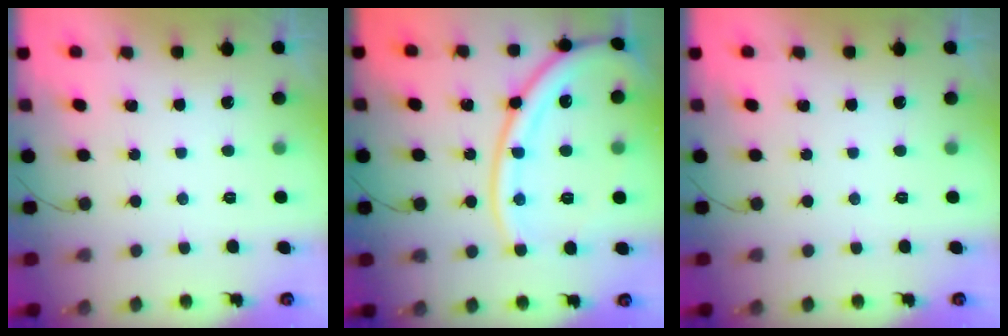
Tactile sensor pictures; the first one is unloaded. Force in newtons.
{"total": 18.7, "press": 18.5, "slide": 2.6}
{"total": 0.0}